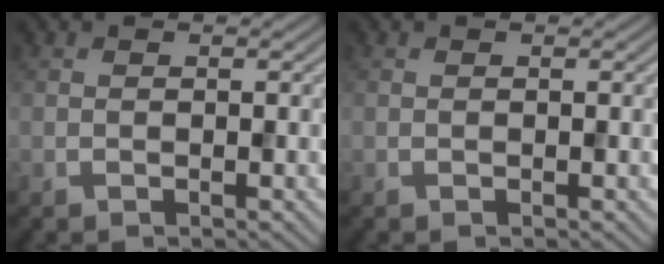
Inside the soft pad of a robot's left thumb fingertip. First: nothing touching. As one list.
[{"total": 0.0}]